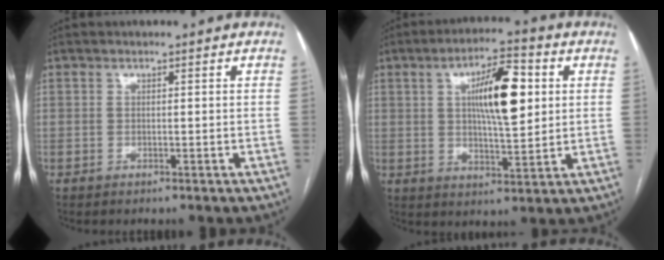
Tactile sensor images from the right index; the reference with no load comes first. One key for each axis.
{"total": 11.4, "fx": 2.6, "fy": 2.8, "fz": 10.7, "tx": -0.182, "ty": 0.010, "tz": 0.042}